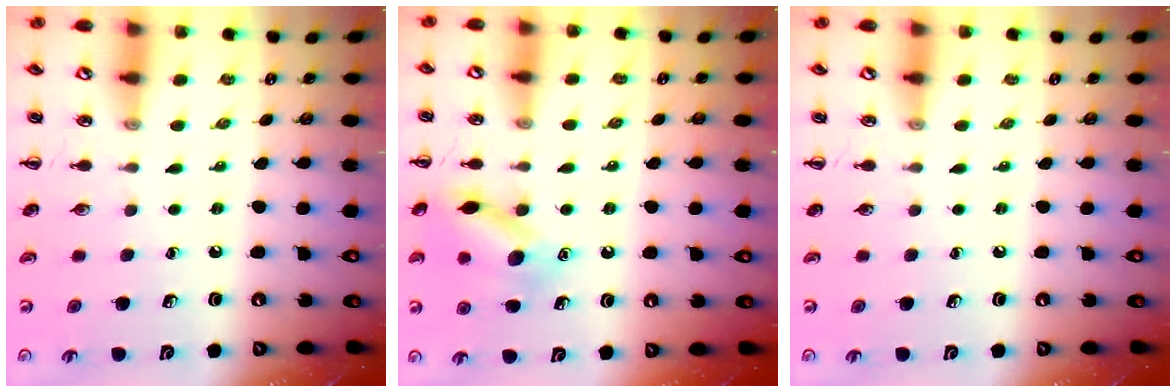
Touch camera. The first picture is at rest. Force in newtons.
{"total": 13.0, "press": 13.0, "slide": 0.8}
{"total": 0.0}